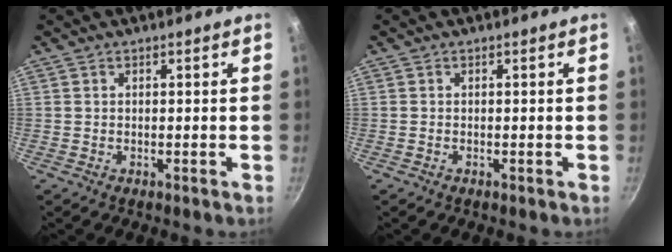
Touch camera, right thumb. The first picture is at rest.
{"total": 0.0}